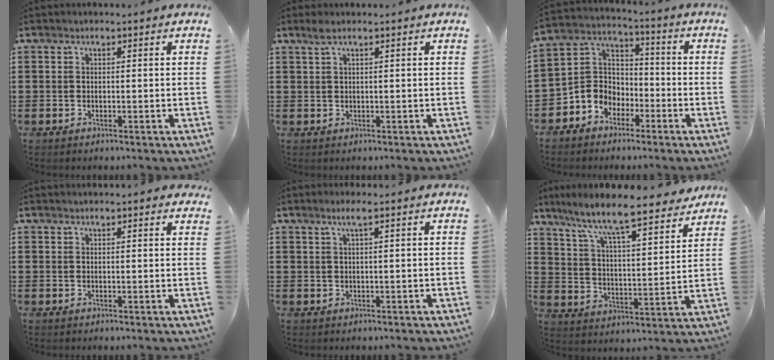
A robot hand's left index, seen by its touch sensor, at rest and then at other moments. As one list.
[{"total": 1.4, "force": [0.6, 0.0, 1.3], "torque": [-0.025, -0.001, 0.011]}, {"total": 5.4, "force": [-2.7, 4.7, 0.4], "torque": [-0.043, 0.001, -0.063]}, {"total": 1.3, "force": [1.1, 0.1, 0.6], "torque": [-0.013, 0.001, 0.021]}, {"total": 1.9, "force": [0.8, -0.1, 1.7], "torque": [-0.033, -0.001, 0.013]}, {"total": 8.0, "force": [7.0, 0.1, 3.9], "torque": [-0.106, -0.050, 0.113]}]